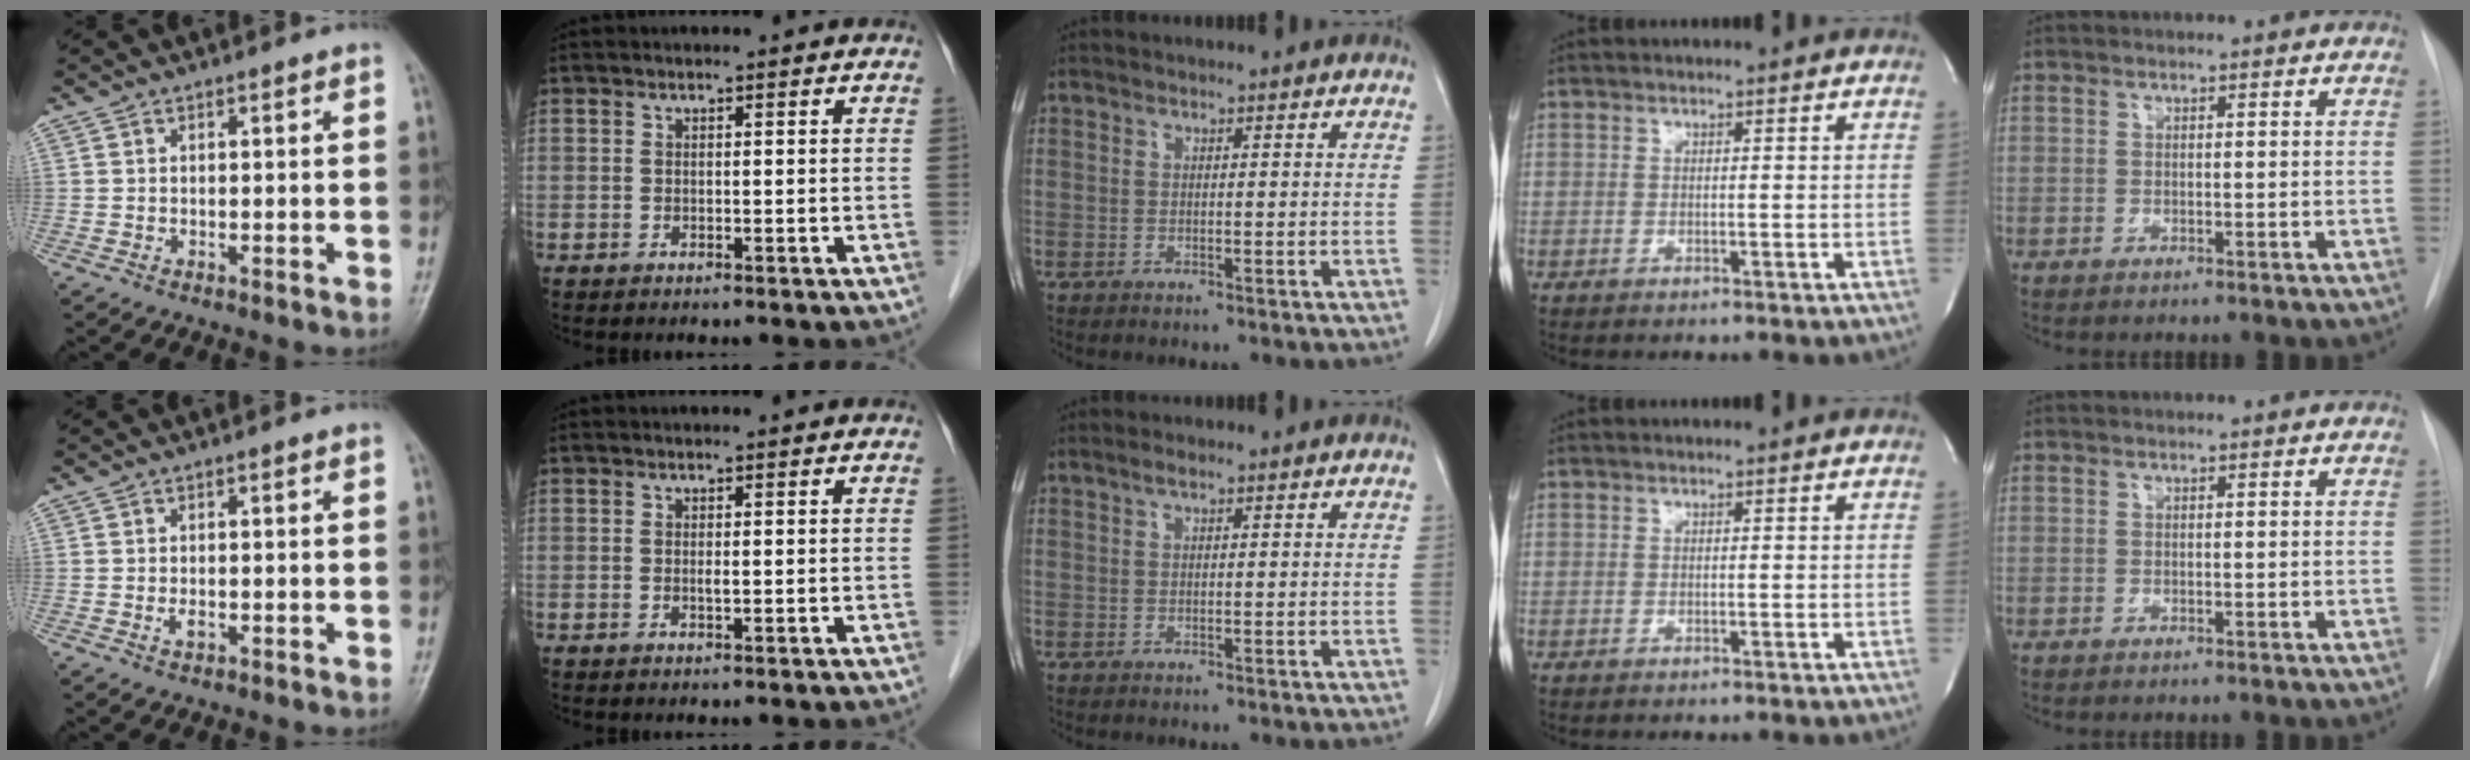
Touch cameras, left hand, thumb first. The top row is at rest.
{"thumb": {"total": 1.7, "force": [-0.4, 0.9, 1.4], "torque": [-0.024, 0.001, -0.007]}, "index": {"total": 0.6, "force": [0.1, 0.1, 0.6], "torque": [-0.014, -0.002, 0.000]}, "middle": {"total": 0.9, "force": [0.6, 0.2, 0.7], "torque": [-0.016, 0.005, 0.011]}}